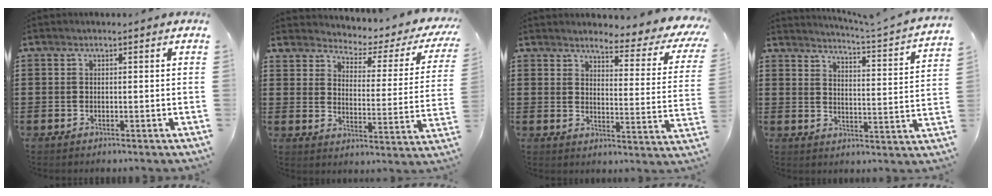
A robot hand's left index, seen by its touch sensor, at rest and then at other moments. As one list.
[{"total": 2.7, "force": [2.3, 1.0, 1.1], "torque": [-0.032, -0.027, 0.027]}, {"total": 4.4, "force": [3.6, 0.3, 2.5], "torque": [-0.043, -0.040, 0.049]}, {"total": 3.3, "force": [2.8, -1.2, 1.0], "torque": [-0.038, -0.039, 0.039]}]